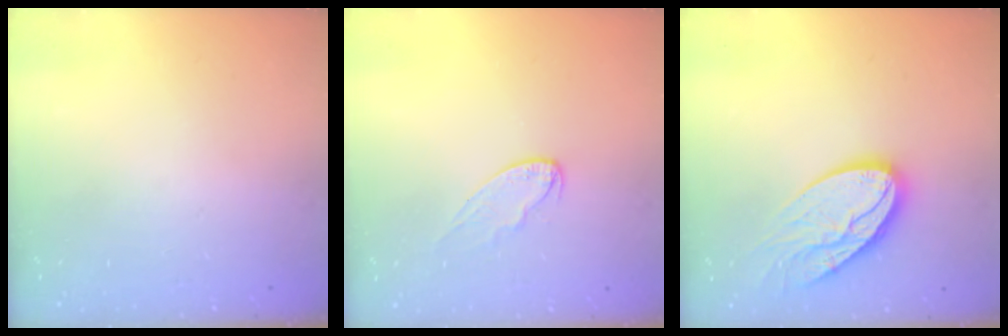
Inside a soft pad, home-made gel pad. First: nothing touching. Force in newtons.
{"total": 6.6, "press": 6.6, "slide": 0.4}
{"total": 15.6, "press": 15.5, "slide": 1.7}